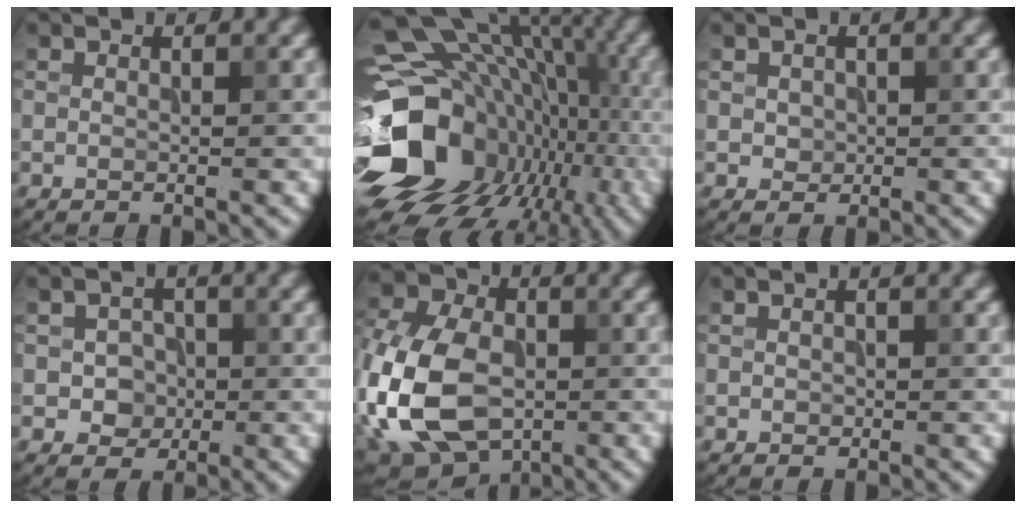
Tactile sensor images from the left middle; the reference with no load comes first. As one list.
[{"total": 17.7, "force": [-4.0, 13.6, 10.6], "torque": [-0.183, 0.010, -0.055]}, {"total": 1.0, "force": [0.2, 1.0, 0.4], "torque": [-0.004, -0.004, 0.006]}, {"total": 2.5, "force": [-0.4, 2.2, 1.1], "torque": [-0.013, -0.003, -0.009]}, {"total": 13.7, "force": [-3.4, 9.1, 9.7], "torque": [-0.226, -0.008, -0.083]}, {"total": 0.5, "force": [-0.1, 0.4, 0.2], "torque": [-0.001, -0.003, -0.001]}]